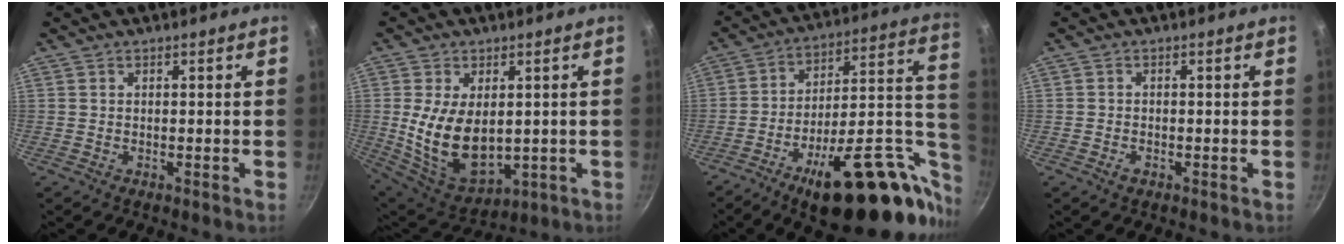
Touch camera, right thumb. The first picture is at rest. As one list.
[{"total": 14.6, "force": [0.5, 9.1, 11.5], "torque": [-0.193, -0.024, 0.035]}, {"total": 31.1, "force": [-11.3, 13.1, 25.9], "torque": [-0.314, 0.059, -0.160]}, {"total": 1.4, "force": [-0.8, 0.9, 0.7], "torque": [-0.015, 0.004, -0.016]}]